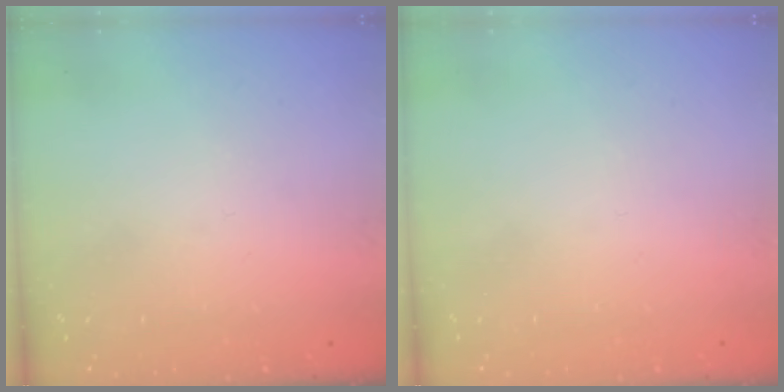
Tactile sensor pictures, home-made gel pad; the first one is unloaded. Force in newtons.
{"total": 1.5, "press": 1.5, "slide": 0.1}